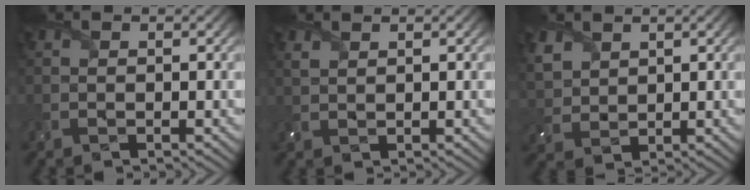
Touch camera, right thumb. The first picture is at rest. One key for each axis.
{"total": 1.4, "fx": 1.1, "fy": 0.5, "fz": 0.6, "tx": -0.025, "ty": 0.000, "tz": 0.027}
{"total": 4.3, "fx": 2.6, "fy": 2.9, "fz": 1.8, "tx": -0.062, "ty": -0.001, "tz": 0.059}